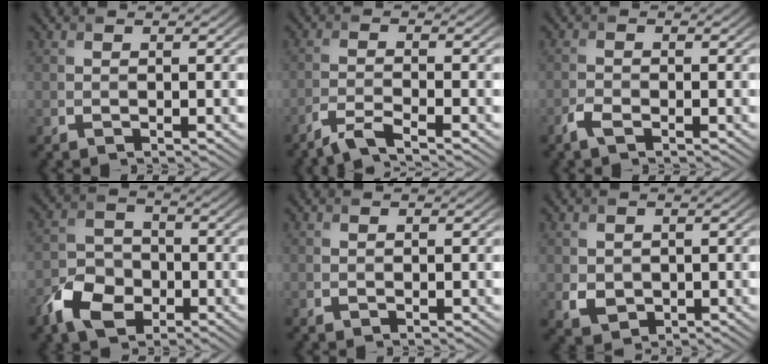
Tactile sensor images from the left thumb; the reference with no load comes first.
{"total": 3.4, "force": [-2.7, 0.4, 2.1], "torque": [-0.033, 0.002, -0.071]}
{"total": 1.9, "force": [-1.3, 0.7, 1.2], "torque": [-0.032, -0.002, -0.033]}
{"total": 7.0, "force": [-3.7, 4.7, 3.7], "torque": [-0.079, -0.004, -0.085]}
{"total": 0.0}
{"total": 2.4, "force": [0.2, 2.2, 1.1], "torque": [-0.033, -0.009, 0.007]}